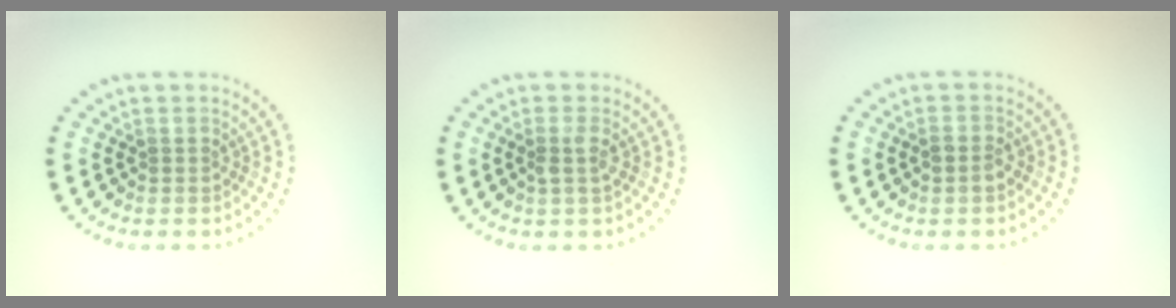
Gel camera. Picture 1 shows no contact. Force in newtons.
{"total": 1.3, "press": 1.2, "slide": 0.6}
{"total": 1.3, "press": 1.3, "slide": 0.3}